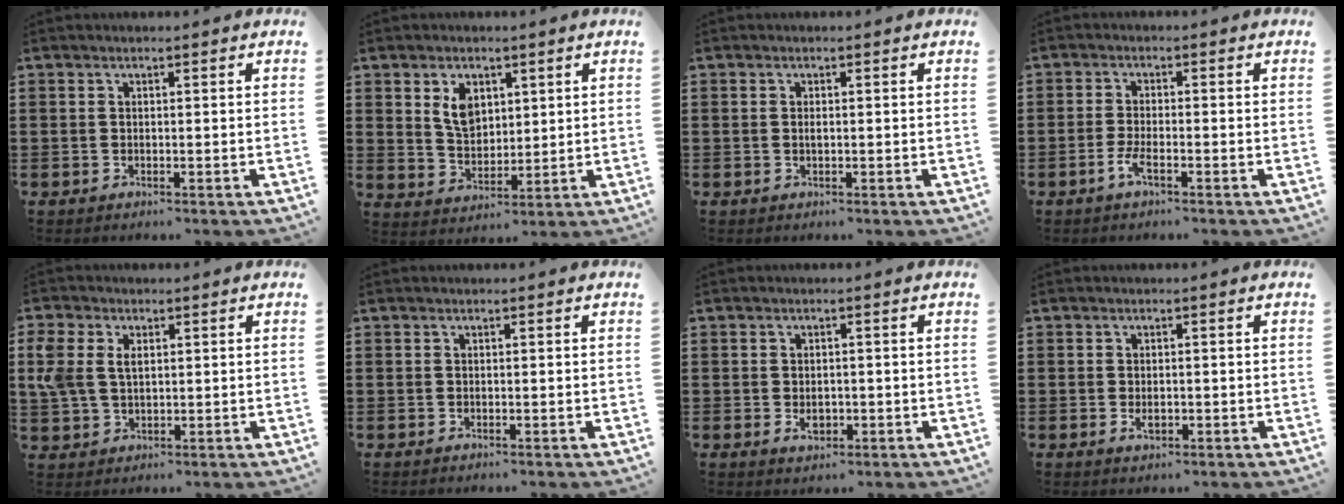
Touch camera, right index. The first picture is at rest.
{"total": 5.2, "force": [2.3, 3.3, 3.3], "torque": [-0.069, 0.007, 0.040]}
{"total": 0.7, "force": [0.0, 0.2, 0.7], "torque": [-0.014, -0.001, 0.000]}
{"total": 2.6, "force": [-1.4, 0.4, 2.2], "torque": [-0.051, -0.006, -0.030]}
{"total": 4.8, "force": [1.5, 3.3, 3.2], "torque": [-0.096, 0.003, 0.019]}
{"total": 0.0}
{"total": 2.1, "force": [-0.4, 1.4, 1.5], "torque": [-0.022, -0.002, -0.009]}
{"total": 1.3, "force": [-0.2, 0.8, 1.1], "torque": [-0.020, 0.001, -0.004]}